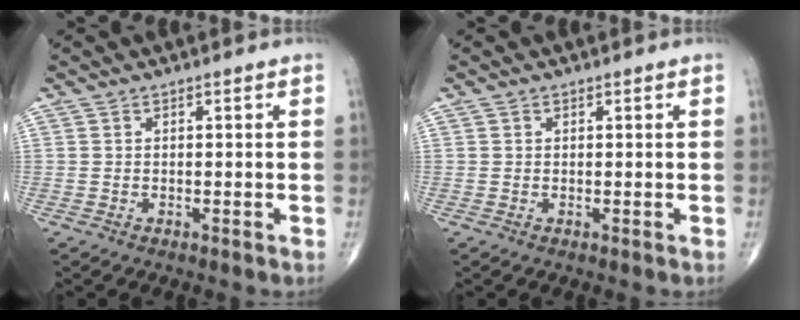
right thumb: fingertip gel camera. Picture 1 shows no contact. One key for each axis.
{"total": 0.0}